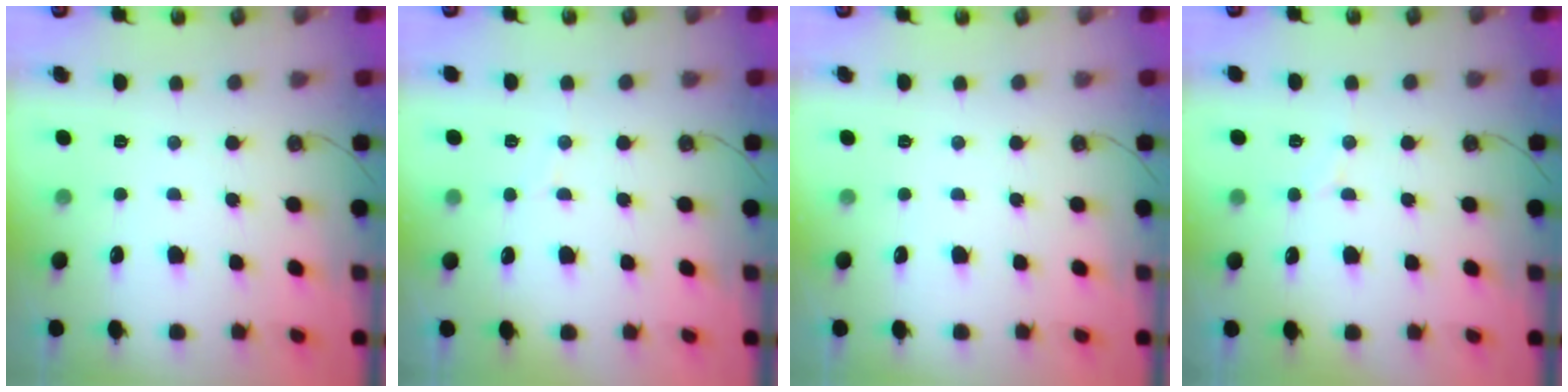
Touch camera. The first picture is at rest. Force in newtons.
{"total": 4.1, "press": 3.9, "slide": 1.1}
{"total": 0.0}
{"total": 6.1, "press": 6.1, "slide": 0.4}